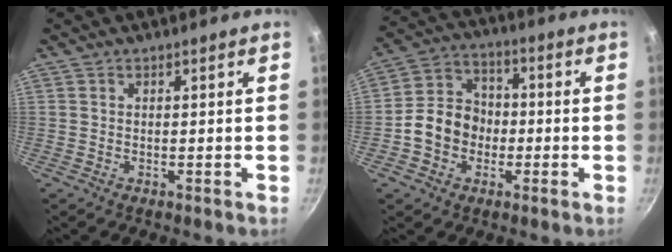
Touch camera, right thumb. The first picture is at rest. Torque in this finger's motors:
{"motor_torque": [0.94, 1.35, 0.68, -1.03, 0.02]}